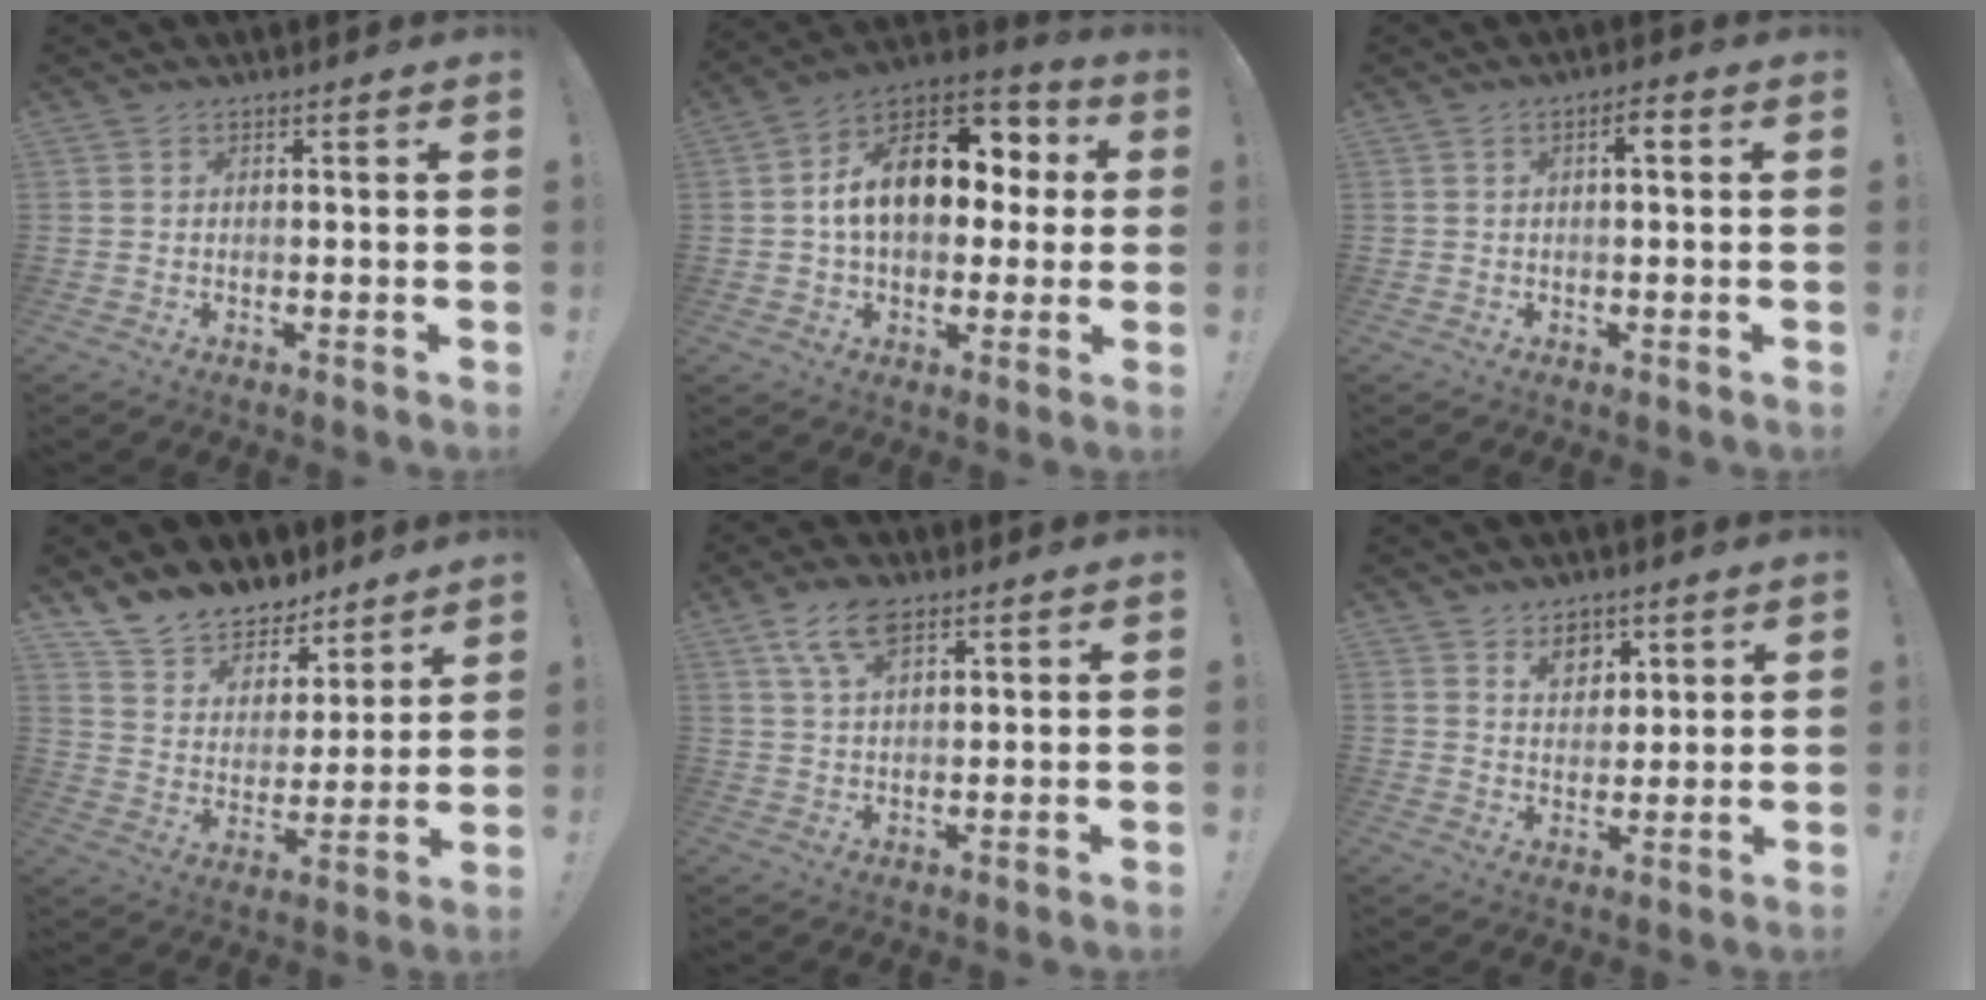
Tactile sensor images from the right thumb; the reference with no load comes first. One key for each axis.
{"total": 17.8, "fx": 2.8, "fy": 11.6, "fz": 13.2, "tx": -0.197, "ty": 0.004, "tz": 0.052}
{"total": 2.4, "fx": 0.2, "fy": 0.5, "fz": 2.4, "tx": -0.035, "ty": 0.003, "tz": -0.005}
{"total": 12.2, "fx": 10.2, "fy": 6.3, "fz": 2.2, "tx": -0.059, "ty": -0.082, "tz": 0.195}
{"total": 8.4, "fx": 4.6, "fy": 4.0, "fz": 5.8, "tx": -0.105, "ty": -0.008, "tz": 0.087}
{"total": 7.3, "fx": 4.8, "fy": 5.1, "fz": 2.0, "tx": -0.016, "ty": -0.033, "tz": 0.089}